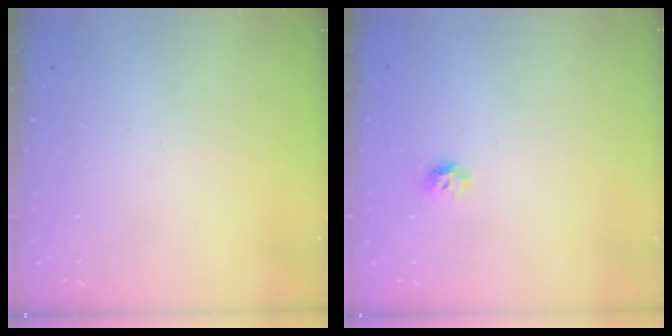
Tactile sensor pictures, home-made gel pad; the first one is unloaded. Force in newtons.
{"total": 4.0, "press": 3.9, "slide": 0.8}